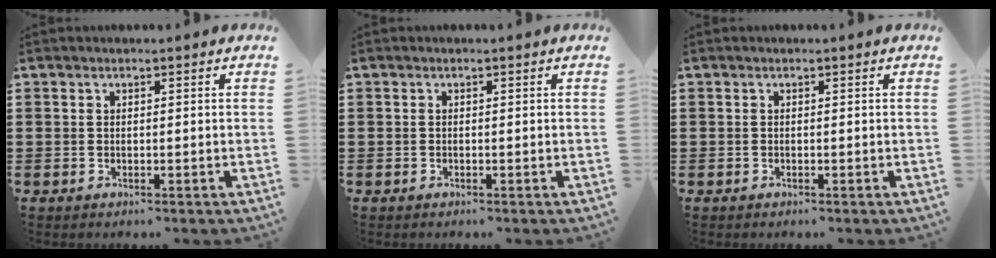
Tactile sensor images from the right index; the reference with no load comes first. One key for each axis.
{"total": 0.0}
{"total": 0.0}